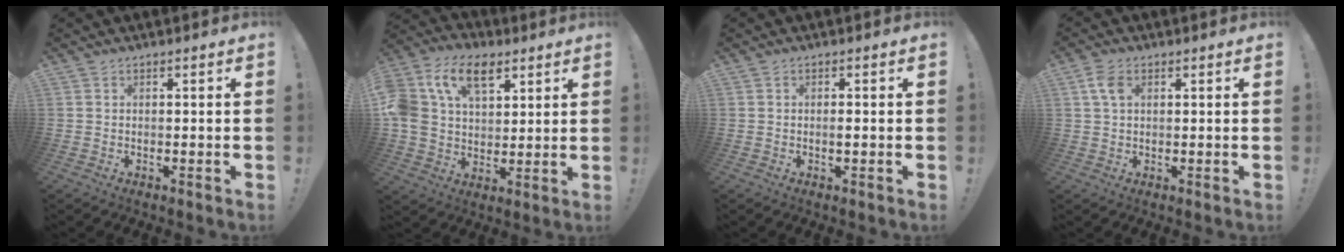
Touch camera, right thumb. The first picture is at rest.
{"total": 17.2, "force": [7.8, 11.6, 10.1], "torque": [-0.185, -0.030, 0.147]}
{"total": 1.1, "force": [-0.3, 0.2, 1.0], "torque": [-0.011, -0.002, -0.007]}
{"total": 4.7, "force": [1.6, 2.8, 3.4], "torque": [-0.066, 0.005, 0.030]}